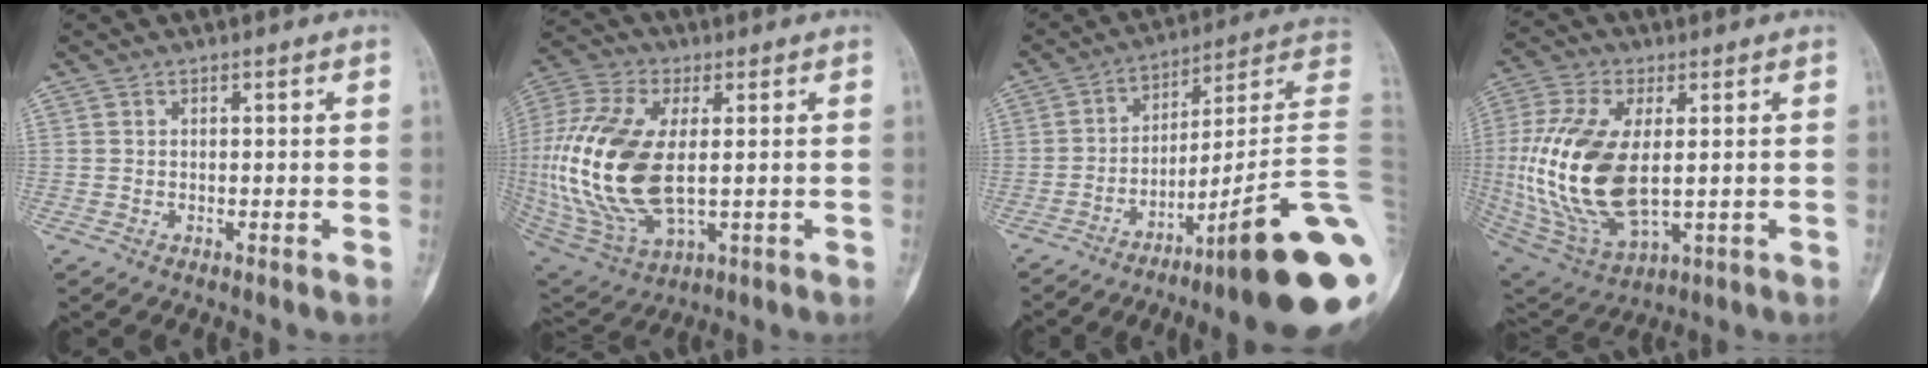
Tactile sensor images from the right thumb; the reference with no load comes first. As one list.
[{"total": 22.4, "force": [0.5, 11.6, 19.2], "torque": [-0.427, -0.011, 0.019]}, {"total": 24.1, "force": [-8.2, 1.2, 22.6], "torque": [-0.235, 0.076, -0.118]}, {"total": 21.1, "force": [0.5, 10.9, 18.1], "torque": [-0.387, -0.012, 0.023]}]